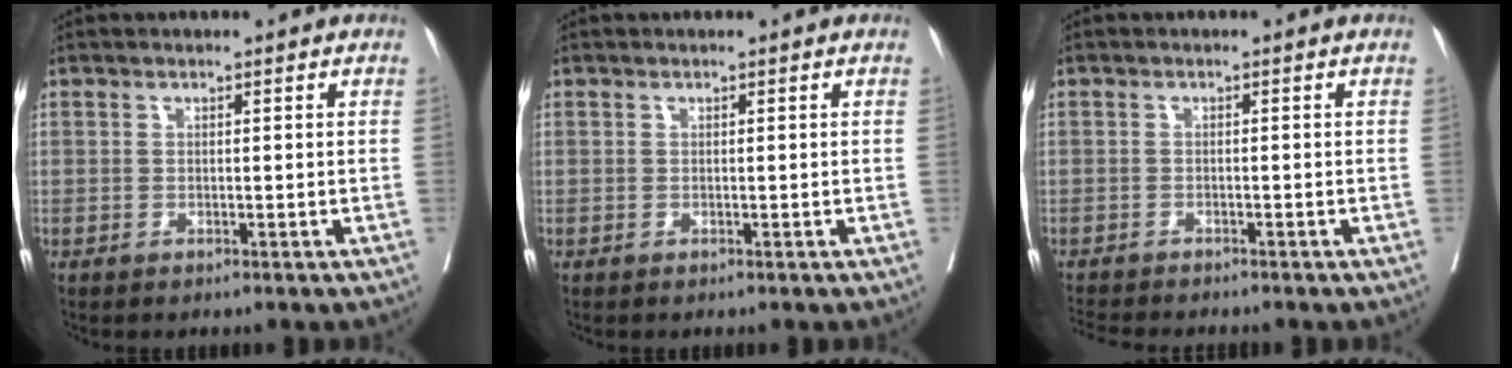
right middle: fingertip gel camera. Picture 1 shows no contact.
{"total": 0.0}
{"total": 5.3, "force": [-4.9, 0.2, 1.8], "torque": [-0.024, -0.011, -0.080]}